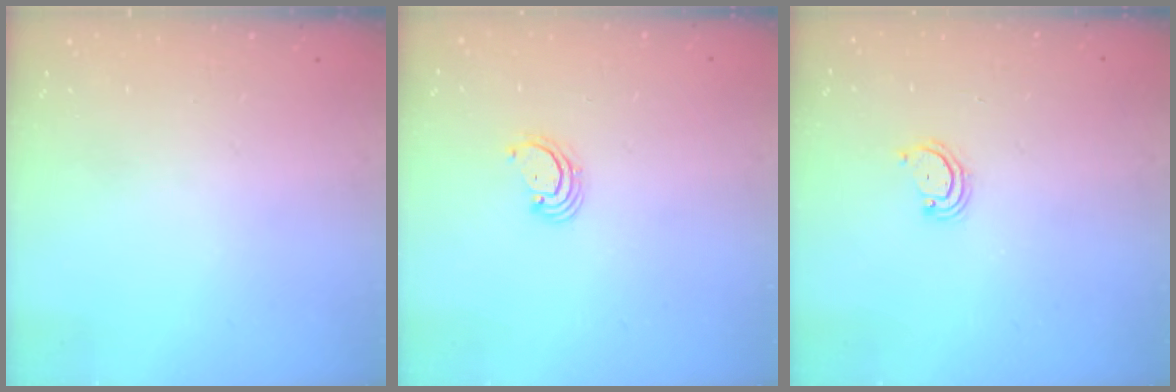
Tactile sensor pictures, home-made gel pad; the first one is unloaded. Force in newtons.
{"total": 2.6, "press": 2.6, "slide": 0.3}
{"total": 3.3, "press": 3.3, "slide": 0.5}